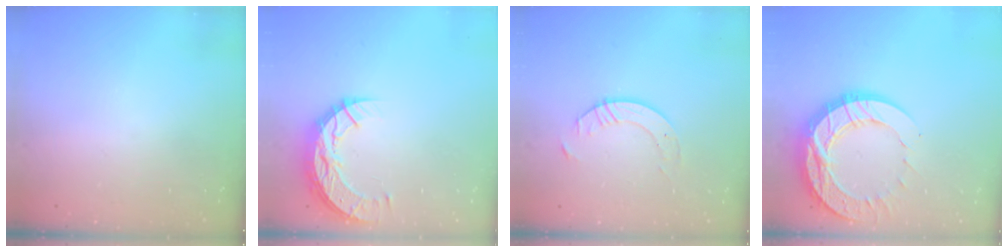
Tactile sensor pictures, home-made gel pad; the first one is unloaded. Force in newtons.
{"total": 10.3, "press": 10.2, "slide": 0.7}
{"total": 5.3, "press": 5.3, "slide": 0.6}
{"total": 19.4, "press": 19.4, "slide": 1.8}